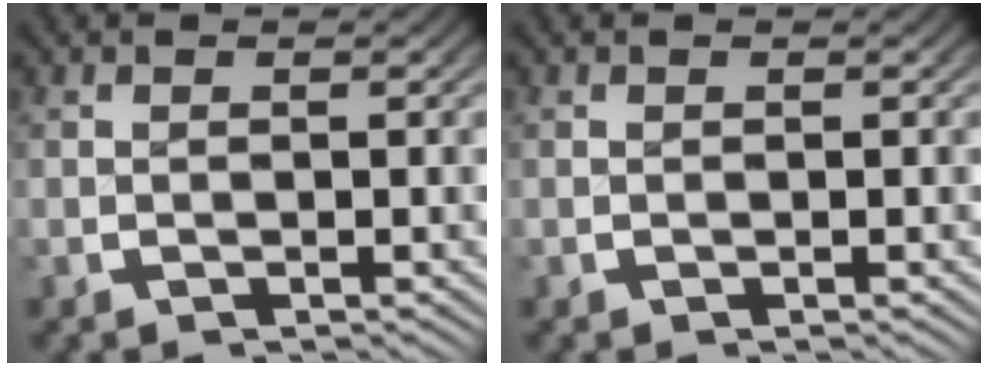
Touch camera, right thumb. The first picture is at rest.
{"total": 0.0}